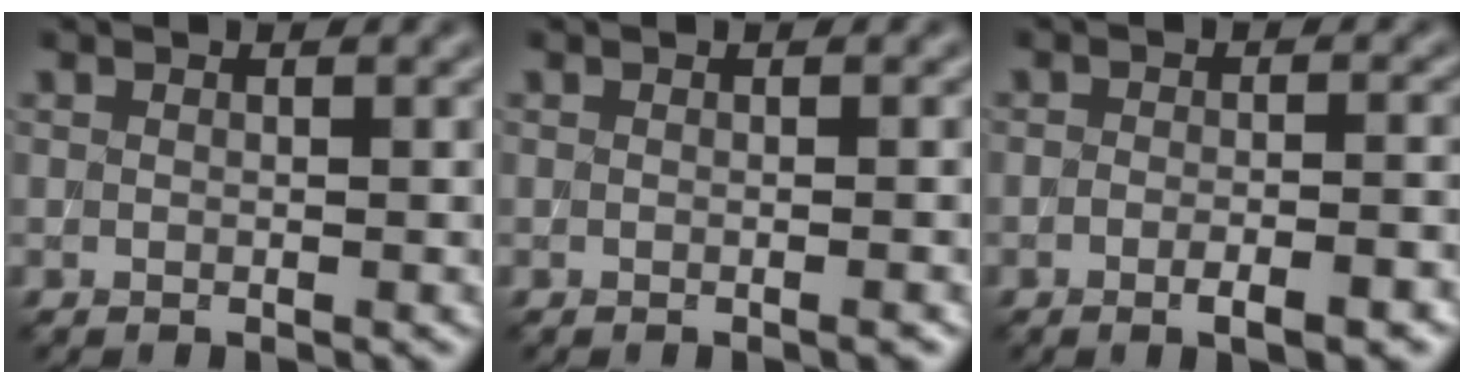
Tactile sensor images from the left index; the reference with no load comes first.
{"total": 1.8, "force": [-0.1, 0.9, 1.6], "torque": [0.000, 0.001, -0.008]}
{"total": 3.8, "force": [-2.0, 1.0, 3.0], "torque": [-0.049, 0.003, -0.028]}